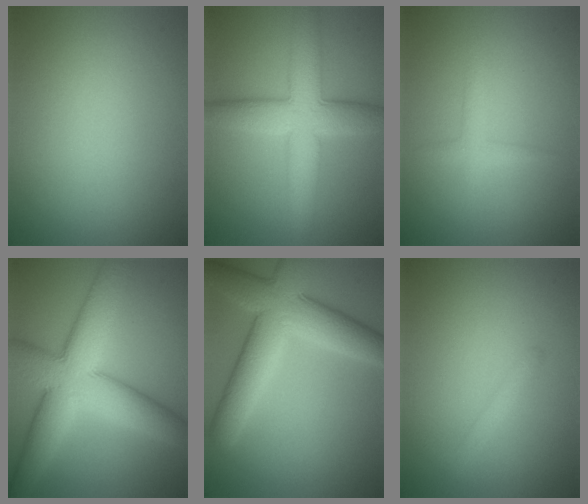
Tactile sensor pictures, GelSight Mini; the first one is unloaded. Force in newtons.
{"total": 7.4, "press": 7.4, "slide": 0.1}
{"total": 1.3, "press": 1.3, "slide": 0.1}
{"total": 10.6, "press": 10.5, "slide": 0.6}
{"total": 8.6, "press": 8.5, "slide": 0.5}
{"total": 1.1, "press": 1.1, "slide": 0.0}